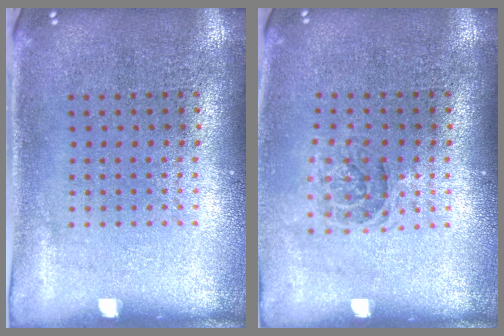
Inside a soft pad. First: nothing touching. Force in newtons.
{"total": 1.1, "press": 1.1, "slide": 0.4}